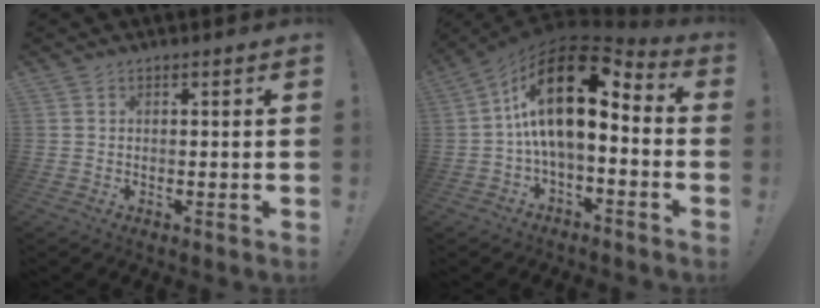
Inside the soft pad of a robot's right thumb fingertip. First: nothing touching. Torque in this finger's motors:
{"motor_torque": [1.82, 2.71, 2.03, -0.35, 0.47]}